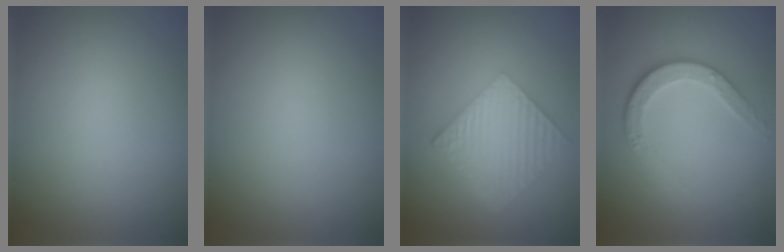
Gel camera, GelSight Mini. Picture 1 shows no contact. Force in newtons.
{"total": 0.0}
{"total": 6.0, "press": 4.1, "slide": 4.4}
{"total": 3.5, "press": 2.6, "slide": 2.4}